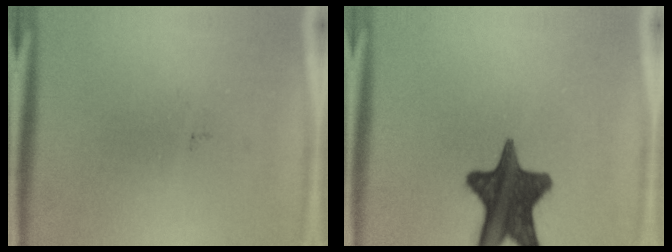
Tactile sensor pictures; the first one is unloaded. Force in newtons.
{"total": 15.1}